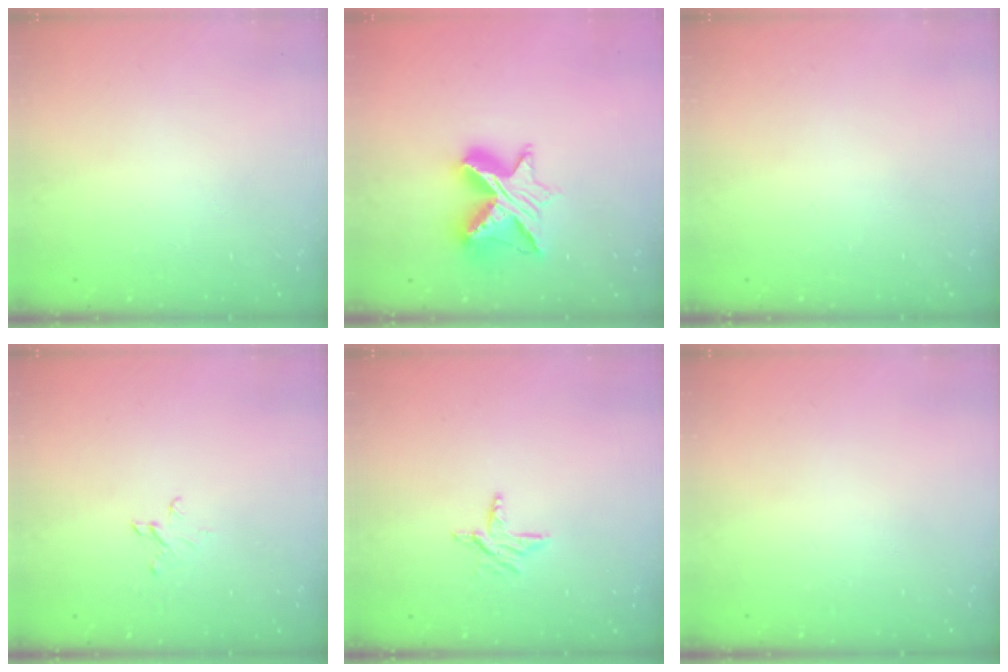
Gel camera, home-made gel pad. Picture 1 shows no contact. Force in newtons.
{"total": 11.8, "press": 11.8, "slide": 0.9}
{"total": 0.0}
{"total": 2.6, "press": 2.6, "slide": 0.2}
{"total": 6.3, "press": 6.3, "slide": 0.3}
{"total": 0.0}